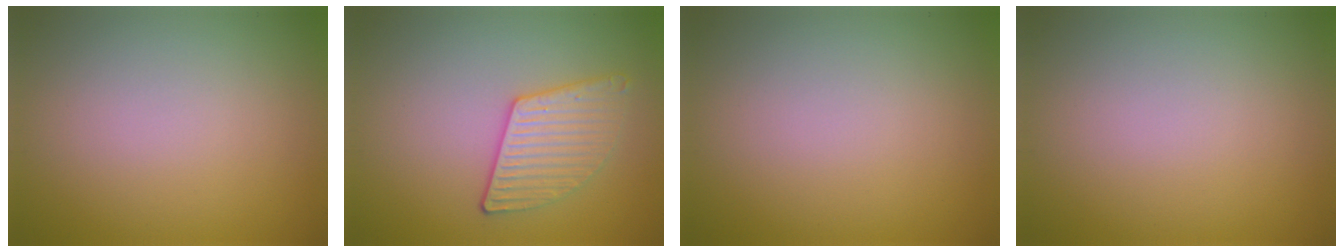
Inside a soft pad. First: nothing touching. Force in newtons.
{"total": 3.0, "press": 2.9, "slide": 0.7}
{"total": 0.0}
{"total": 0.0}